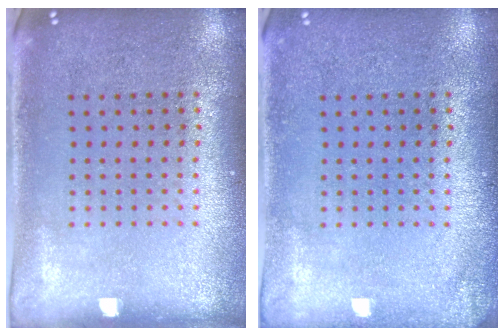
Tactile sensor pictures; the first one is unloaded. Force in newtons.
{"total": 1.1, "press": 1.1, "slide": 0.1}